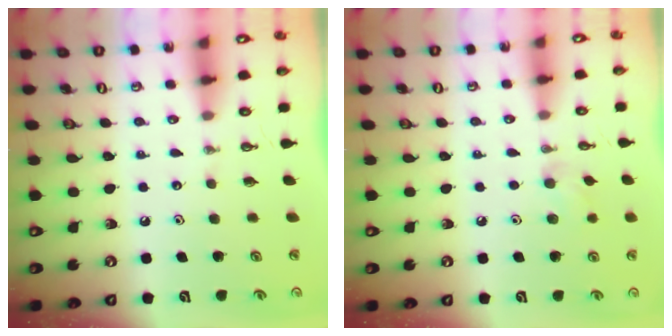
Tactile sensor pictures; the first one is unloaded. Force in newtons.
{"total": 7.3, "press": 7.3, "slide": 0.6}